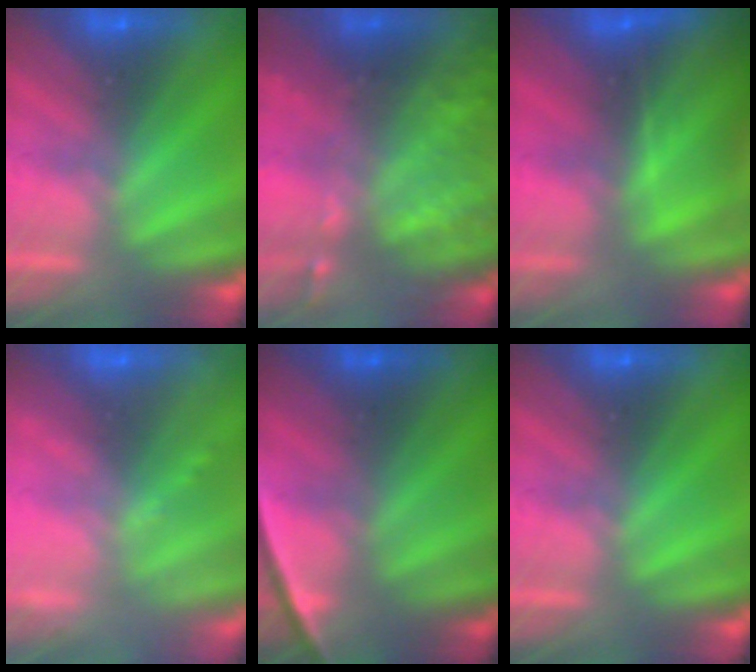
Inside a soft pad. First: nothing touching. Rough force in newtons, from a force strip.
{"total": 8.5}
{"total": 9.4}
{"total": 2.4}
{"total": 2.4}
{"total": 0.0}